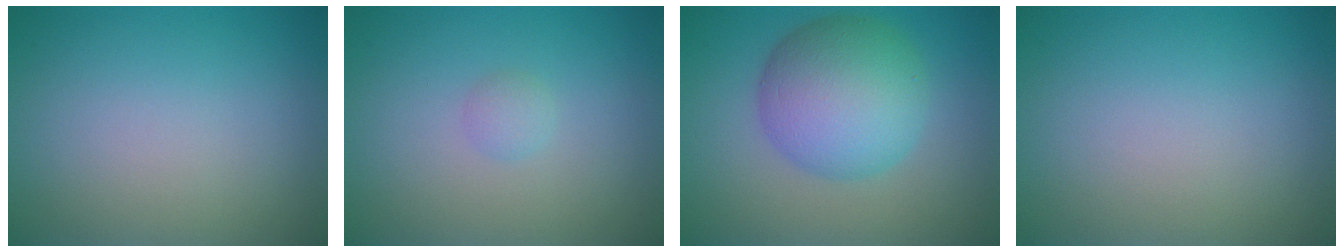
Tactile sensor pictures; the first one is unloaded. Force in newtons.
{"total": 0.8, "press": 0.8, "slide": 0.1}
{"total": 7.9, "press": 7.9, "slide": 0.1}
{"total": 0.0}